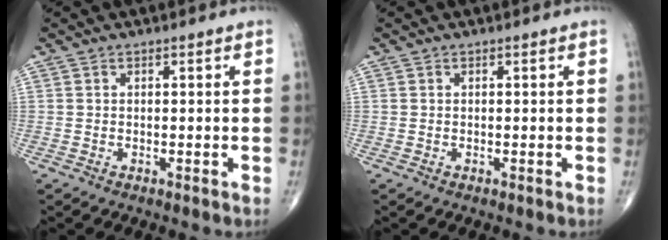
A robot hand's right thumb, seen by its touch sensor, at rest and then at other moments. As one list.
[{"total": 0.0}]